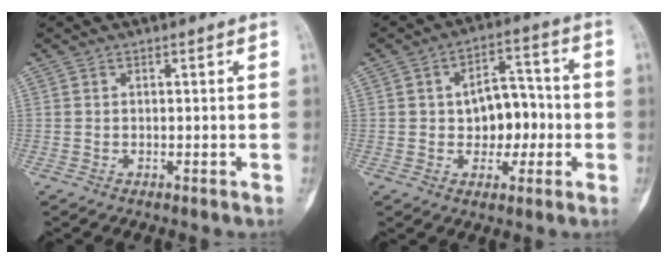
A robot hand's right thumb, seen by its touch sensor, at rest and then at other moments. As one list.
[{"total": 9.6, "force": [-0.9, 6.6, 6.9], "torque": [-0.061, 0.030, -0.015]}]